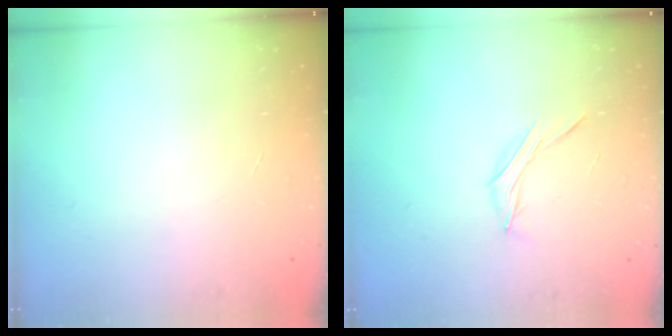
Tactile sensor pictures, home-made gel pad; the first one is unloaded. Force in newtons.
{"total": 6.4, "press": 6.2, "slide": 1.4}